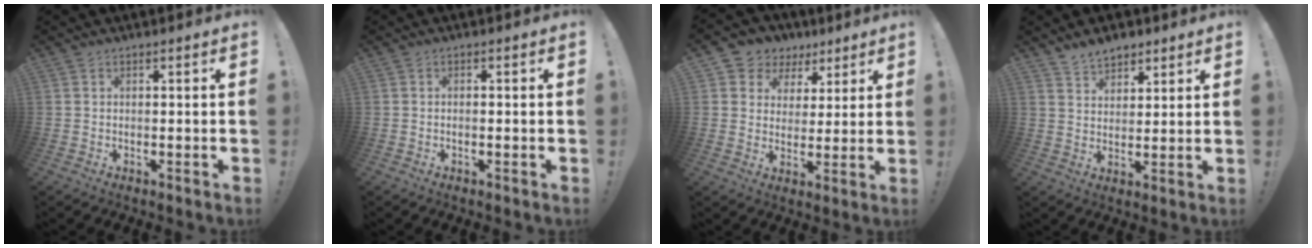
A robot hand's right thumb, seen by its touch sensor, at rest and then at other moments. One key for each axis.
{"total": 0.9, "fx": -0.7, "fy": 0.0, "fz": 0.5, "tx": -0.015, "ty": 0.003, "tz": -0.011}
{"total": 7.2, "fx": 3.0, "fy": 6.4, "fz": 1.3, "tx": -0.022, "ty": -0.017, "tz": 0.062}
{"total": 6.3, "fx": 5.2, "fy": 3.4, "fz": 1.3, "tx": -0.017, "ty": -0.029, "tz": 0.096}